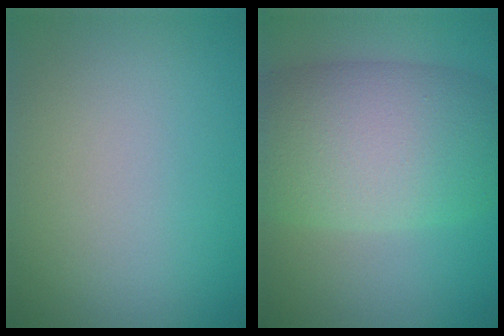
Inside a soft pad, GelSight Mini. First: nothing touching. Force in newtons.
{"total": 10.6, "press": 10.6, "slide": 0.5}